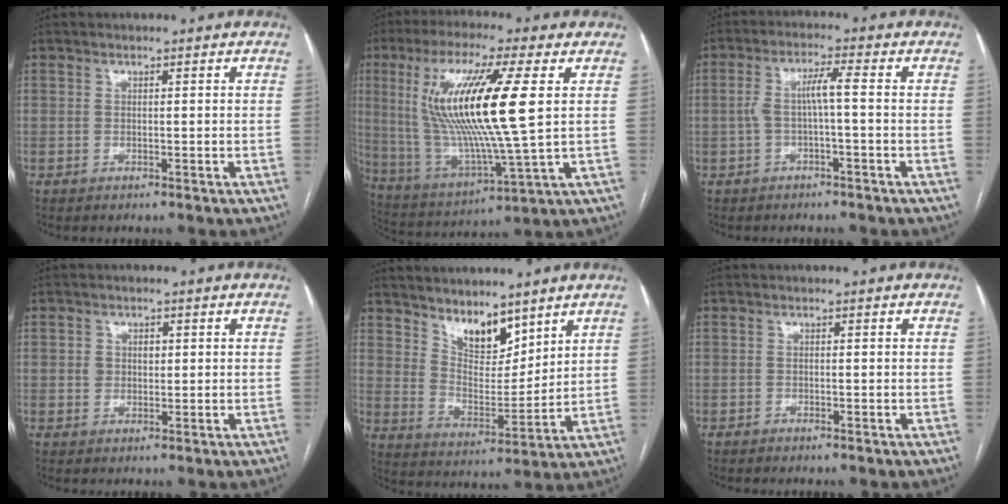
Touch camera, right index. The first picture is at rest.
{"total": 20.2, "force": [3.7, 1.5, 19.8], "torque": [-0.398, -0.005, 0.064]}
{"total": 4.7, "force": [-0.8, 0.5, 4.6], "torque": [-0.094, 0.026, -0.008]}
{"total": 2.5, "force": [0.2, 2.2, 1.2], "torque": [-0.020, 0.011, 0.006]}
{"total": 8.4, "force": [6.4, 3.4, 4.2], "torque": [-0.074, -0.001, 0.129]}
{"total": 1.0, "force": [-0.8, 0.5, 0.4], "torque": [-0.010, 0.001, -0.010]}